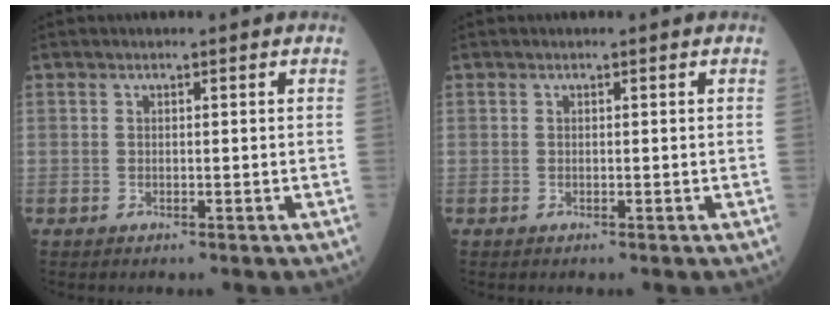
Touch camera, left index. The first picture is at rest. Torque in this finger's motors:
{"motor_torque": [0.26, 0.23, -0.01, -0.01]}